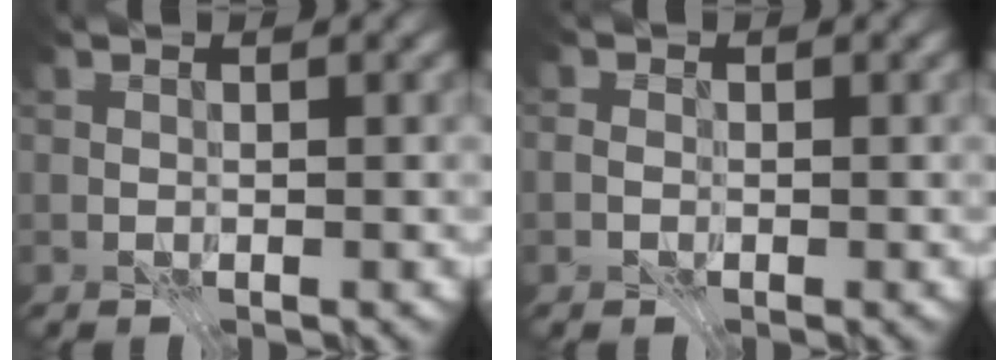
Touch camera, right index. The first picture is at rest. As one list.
[{"total": 1.0, "force": [-0.5, 0.9, 0.3], "torque": [-0.001, 0.000, -0.013]}]